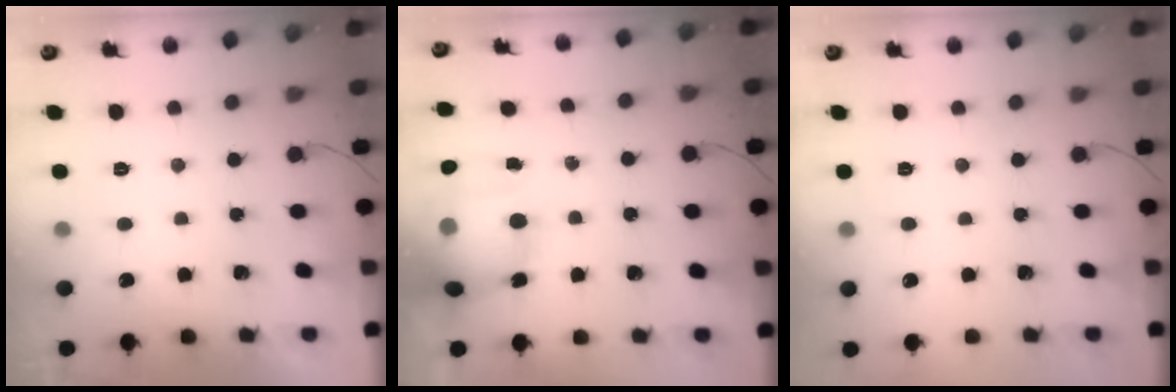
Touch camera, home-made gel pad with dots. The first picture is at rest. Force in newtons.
{"total": 15.8, "press": 15.3, "slide": 4.0}
{"total": 0.0}